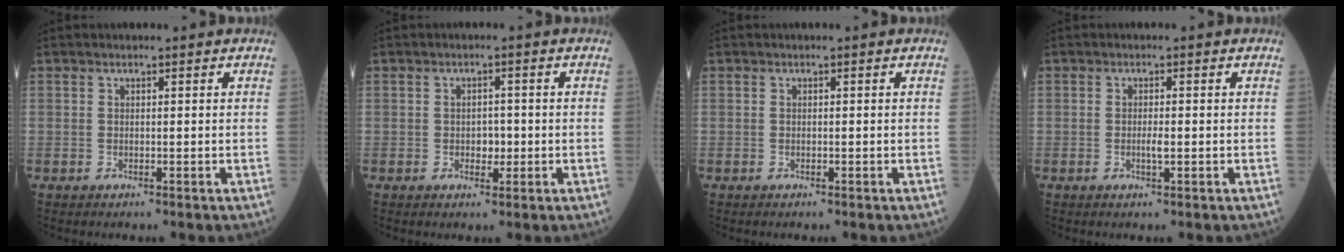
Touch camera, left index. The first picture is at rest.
{"total": 2.1, "force": [-0.6, 1.3, 1.5], "torque": [-0.017, 0.001, -0.010]}
{"total": 0.0}
{"total": 1.4, "force": [-0.5, 0.1, 1.3], "torque": [-0.025, -0.004, -0.009]}